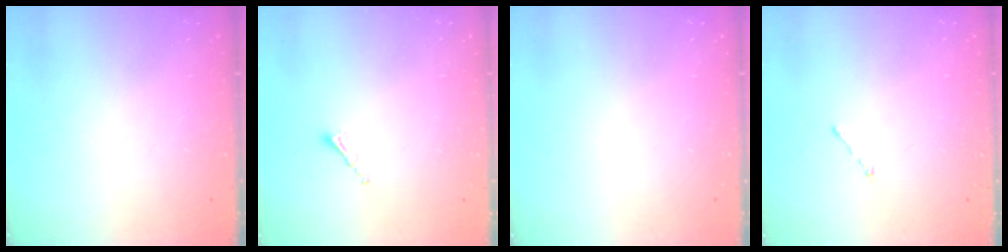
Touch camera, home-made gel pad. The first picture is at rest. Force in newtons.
{"total": 1.4, "press": 1.2, "slide": 0.6}
{"total": 0.0}
{"total": 0.7, "press": 0.7, "slide": 0.2}